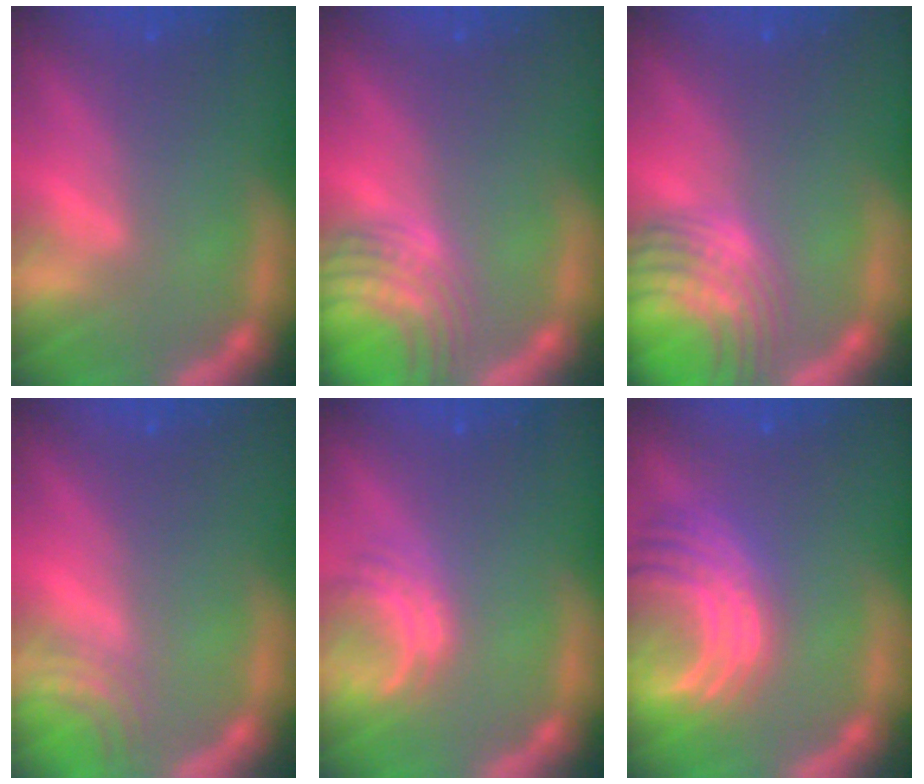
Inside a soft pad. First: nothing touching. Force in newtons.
{"total": 7.5}
{"total": 10.1}
{"total": 2.5}
{"total": 3.0}
{"total": 9.5}